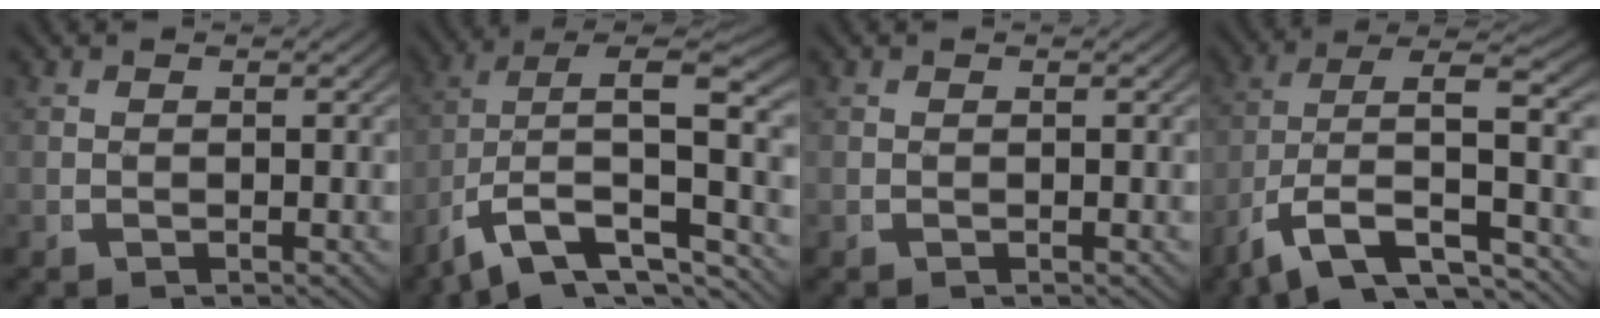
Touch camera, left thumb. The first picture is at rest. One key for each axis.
{"total": 10.3, "fx": -2.9, "fy": 6.0, "fz": 7.8, "tx": -0.148, "ty": -0.033, "tz": -0.033}
{"total": 0.0}
{"total": 8.0, "fx": -2.7, "fy": 4.3, "fz": 6.2, "tx": -0.135, "ty": -0.030, "tz": -0.027}